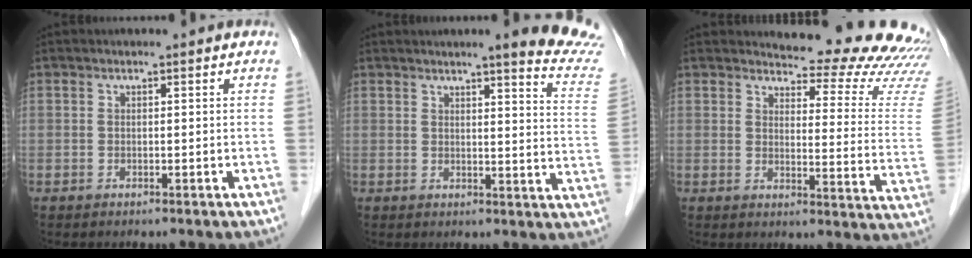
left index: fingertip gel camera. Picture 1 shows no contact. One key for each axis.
{"total": 14.0, "fx": 12.9, "fy": -0.5, "fz": 5.5, "tx": -0.052, "ty": -0.081, "tz": 0.125}
{"total": 18.3, "fx": 17.8, "fy": 2.4, "fz": 3.6, "tx": -0.026, "ty": -0.122, "tz": 0.172}